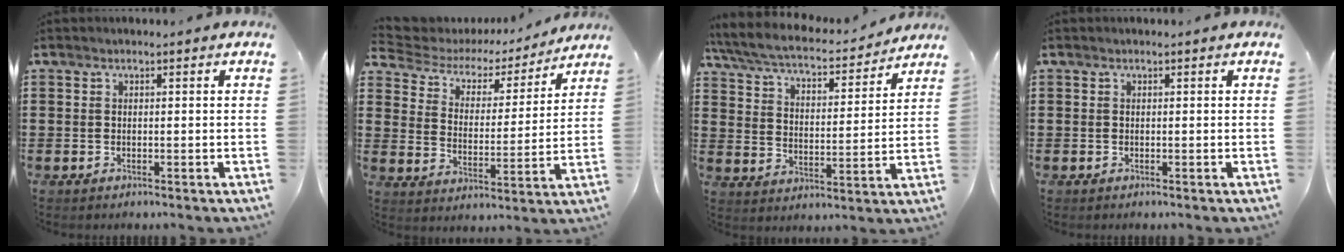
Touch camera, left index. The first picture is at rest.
{"total": 4.3, "force": [3.7, 1.6, 1.3], "torque": [-0.051, -0.026, 0.055]}
{"total": 5.6, "force": [5.1, 0.7, 2.3], "torque": [-0.070, -0.033, 0.082]}
{"total": 0.0}